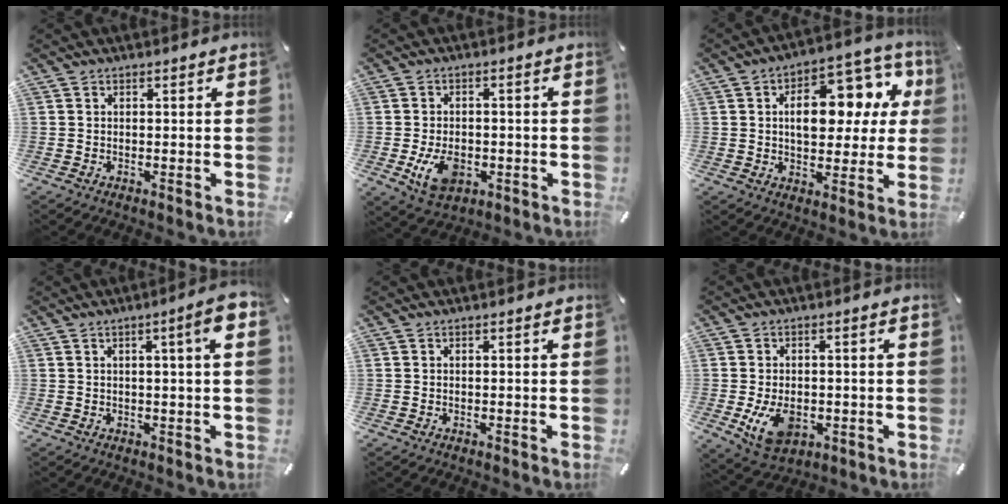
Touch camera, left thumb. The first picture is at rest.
{"total": 8.1, "force": [-2.1, 5.5, 5.6], "torque": [-0.120, 0.001, -0.040]}
{"total": 16.6, "force": [4.5, 9.9, 12.5], "torque": [-0.169, -0.020, 0.077]}
{"total": 6.5, "force": [1.9, 0.5, 6.2], "torque": [-0.099, -0.004, 0.026]}
{"total": 0.0}
{"total": 8.6, "force": [-1.8, 5.8, 6.0], "torque": [-0.113, 0.000, -0.030]}